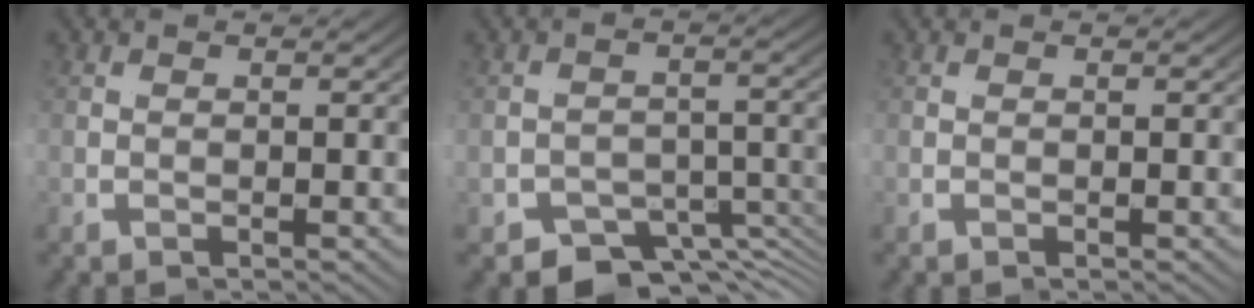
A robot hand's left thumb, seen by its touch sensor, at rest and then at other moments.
{"total": 5.2, "force": [-3.4, 3.3, 2.3], "torque": [-0.035, -0.027, -0.047]}
{"total": 0.0}